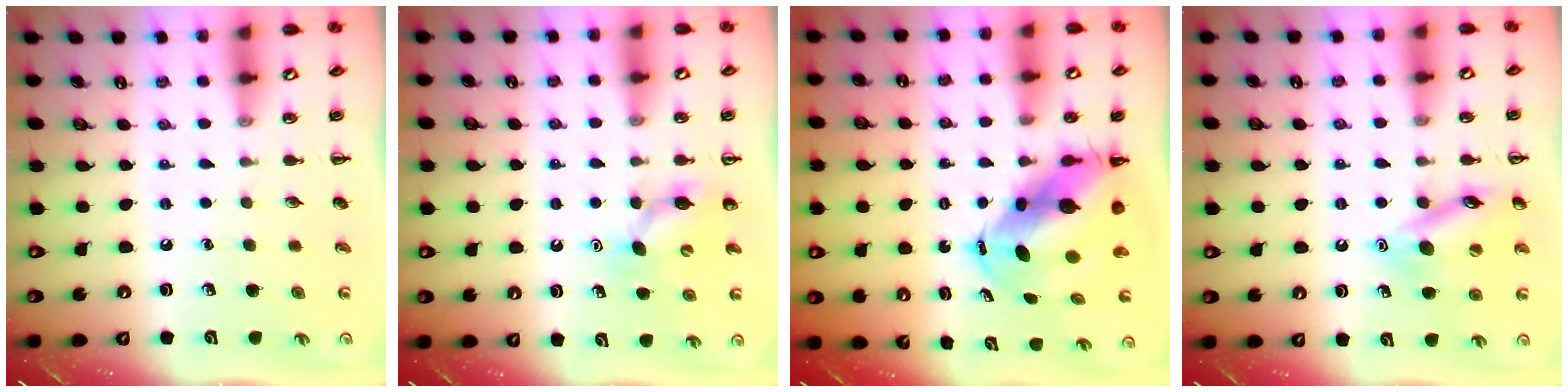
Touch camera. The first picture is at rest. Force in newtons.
{"total": 7.6, "press": 7.4, "slide": 1.5}
{"total": 10.3, "press": 10.0, "slide": 2.8}
{"total": 13.6, "press": 13.5, "slide": 2.0}